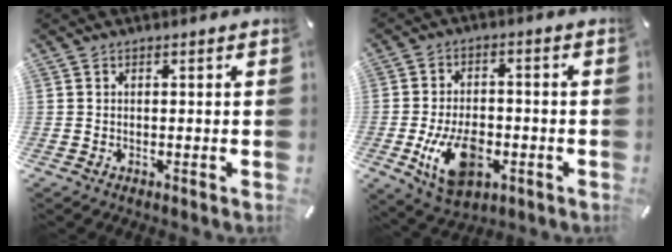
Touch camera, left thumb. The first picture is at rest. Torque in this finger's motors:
{"motor_torque": [0.41, 2.35, 0.57, 0.19, 0.44]}